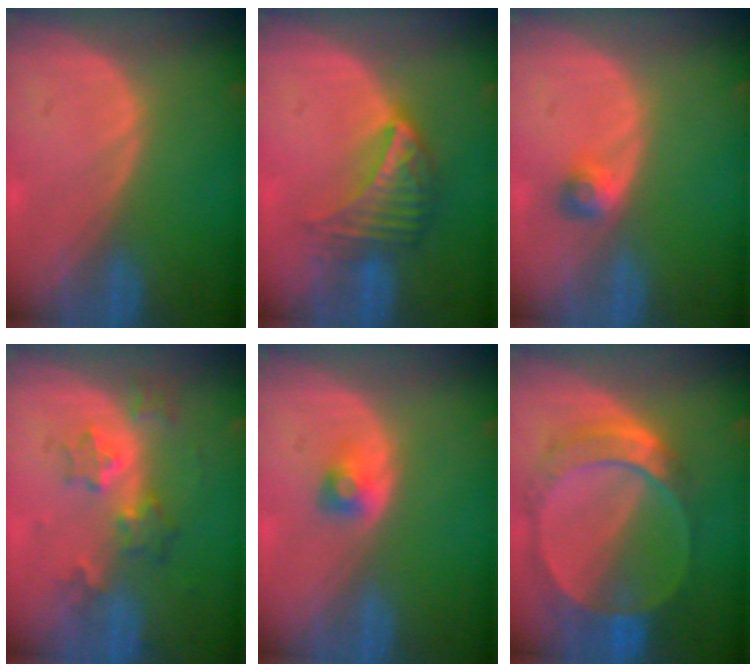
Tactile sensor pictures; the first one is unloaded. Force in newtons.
{"total": 7.4, "press": 6.5, "slide": 3.6}
{"total": 2.6, "press": 2.3, "slide": 1.2}
{"total": 6.2, "press": 5.4, "slide": 3.0}
{"total": 2.2, "press": 2.2, "slide": 0.3}
{"total": 9.2, "press": 8.1, "slide": 4.5}